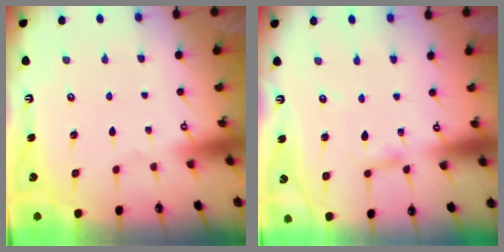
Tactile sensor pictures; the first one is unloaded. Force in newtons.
{"total": 2.8, "press": 2.8, "slide": 0.3}